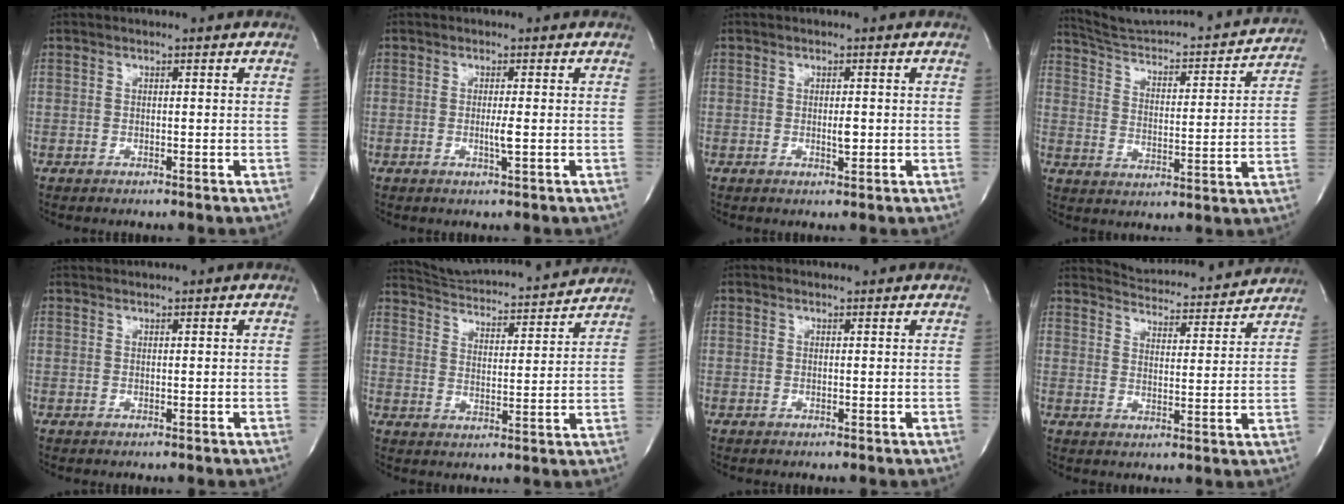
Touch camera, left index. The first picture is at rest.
{"total": 1.6, "force": [-0.4, -0.3, 1.5], "torque": [-0.032, -0.008, -0.008]}
{"total": 1.4, "force": [-0.3, 0.4, 1.3], "torque": [-0.021, -0.005, -0.004]}
{"total": 20.5, "force": [19.4, 2.4, 6.2], "torque": [-0.086, -0.037, 0.260]}
{"total": 0.8, "force": [0.8, -0.2, -0.2], "torque": [0.001, 0.012, 0.022]}
{"total": 17.4, "force": [16.7, 2.1, 4.5], "torque": [-0.070, -0.004, 0.236]}
{"total": 0.7, "force": [0.6, 0.2, -0.2], "torque": [-0.009, 0.001, 0.008]}
{"total": 14.4, "force": [14.0, 1.9, 2.5], "torque": [-0.034, -0.008, 0.180]}